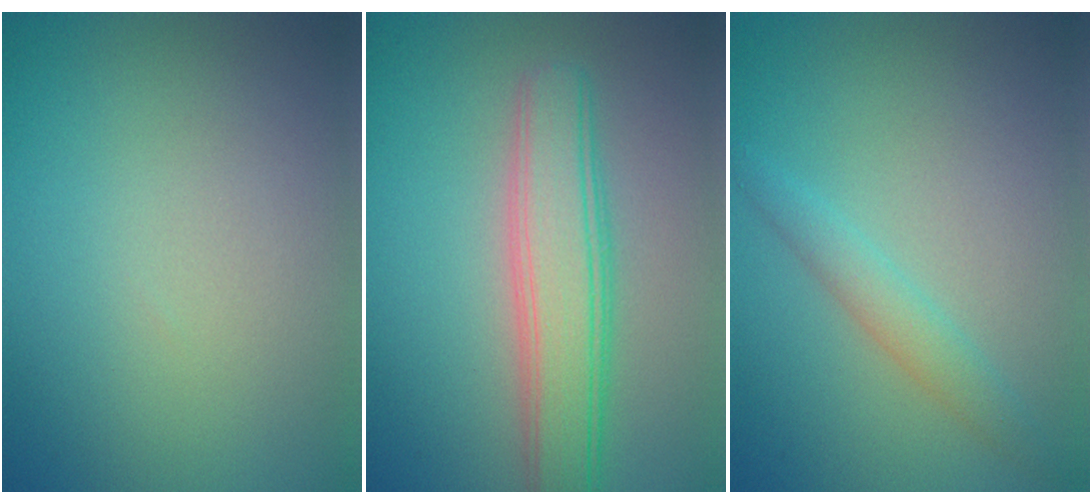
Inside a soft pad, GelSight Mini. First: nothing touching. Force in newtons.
{"total": 5.0, "press": 5.0, "slide": 0.2}
{"total": 1.9, "press": 1.9, "slide": 0.1}